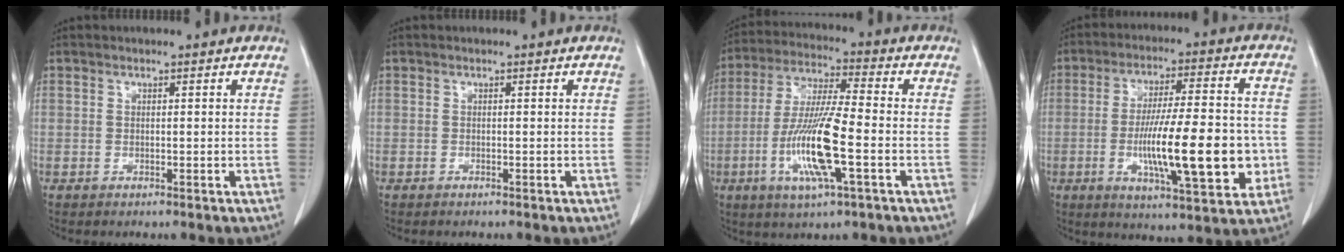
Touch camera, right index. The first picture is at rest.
{"total": 0.0}
{"total": 13.5, "force": [-3.7, 1.1, 12.9], "torque": [-0.263, -0.011, -0.071]}
{"total": 16.7, "force": [-3.1, 3.2, 16.1], "torque": [-0.268, 0.000, -0.042]}